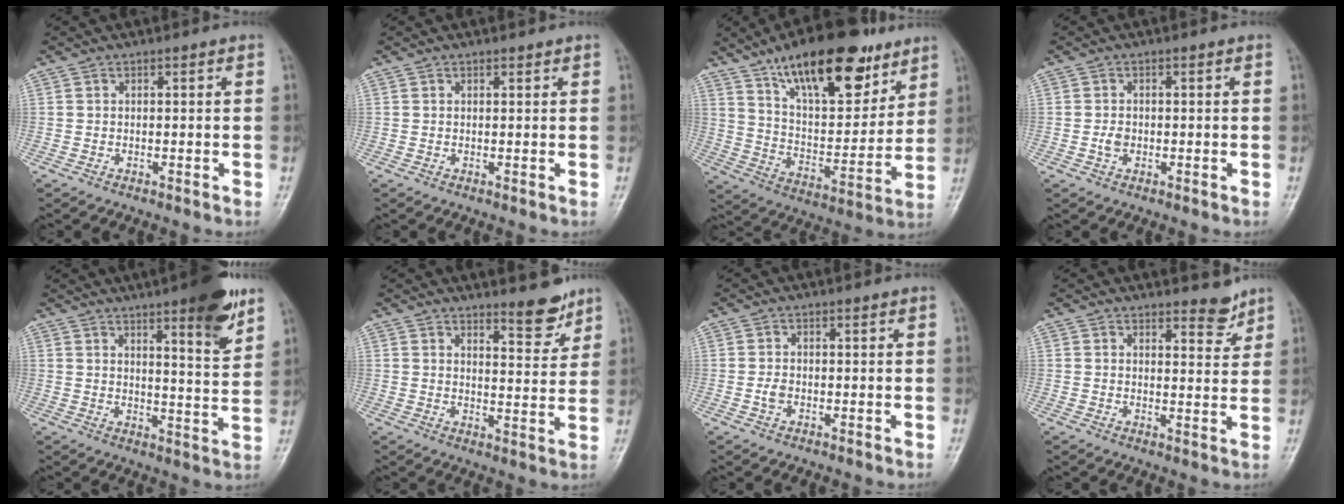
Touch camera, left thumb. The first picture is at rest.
{"total": 0.7, "force": [0.6, 0.3, 0.1], "torque": [-0.003, -0.005, 0.008]}
{"total": 23.0, "force": [14.6, 9.2, 15.2], "torque": [-0.196, -0.056, 0.245]}
{"total": 1.7, "force": [-0.3, 1.3, 1.1], "torque": [-0.015, 0.002, -0.006]}
{"total": 11.8, "force": [7.4, 2.1, 8.9], "torque": [-0.104, -0.044, 0.100]}
{"total": 6.2, "force": [5.1, 1.7, 3.0], "torque": [-0.026, -0.046, 0.077]}
{"total": 1.5, "force": [-0.3, 1.0, 1.0], "torque": [-0.017, 0.001, -0.008]}
{"total": 4.1, "force": [3.5, 1.6, 1.5], "torque": [0.000, -0.028, 0.049]}